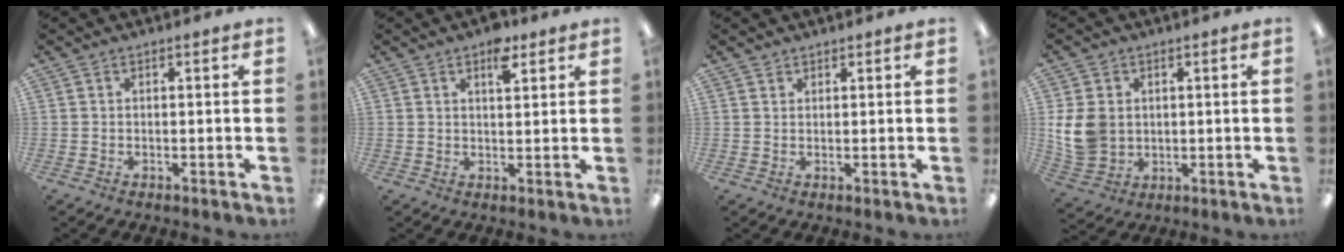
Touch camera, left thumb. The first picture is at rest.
{"total": 5.3, "force": [3.5, 2.1, 3.4], "torque": [-0.034, -0.018, 0.055]}
{"total": 1.0, "force": [0.9, 0.5, -0.1], "torque": [0.002, -0.002, 0.019]}
{"total": 9.9, "force": [1.5, 8.3, 5.2], "torque": [-0.120, 0.009, 0.030]}